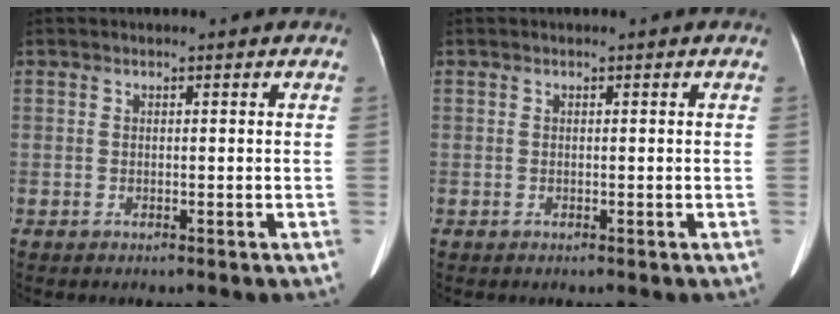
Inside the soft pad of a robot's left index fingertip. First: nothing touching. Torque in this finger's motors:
{"motor_torque": [0.00, 0.00, 0.00, 0.00]}